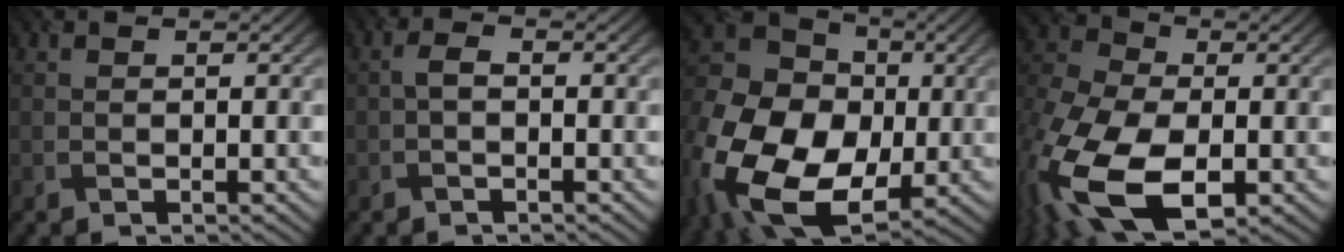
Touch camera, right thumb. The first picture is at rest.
{"total": 1.6, "force": [-0.4, 0.8, 1.4], "torque": [-0.031, 0.007, -0.011]}
{"total": 22.4, "force": [-5.2, 16.9, 13.7], "torque": [-0.312, -0.041, -0.109]}
{"total": 18.2, "force": [-7.2, 10.4, 13.1], "torque": [-0.333, -0.045, -0.133]}